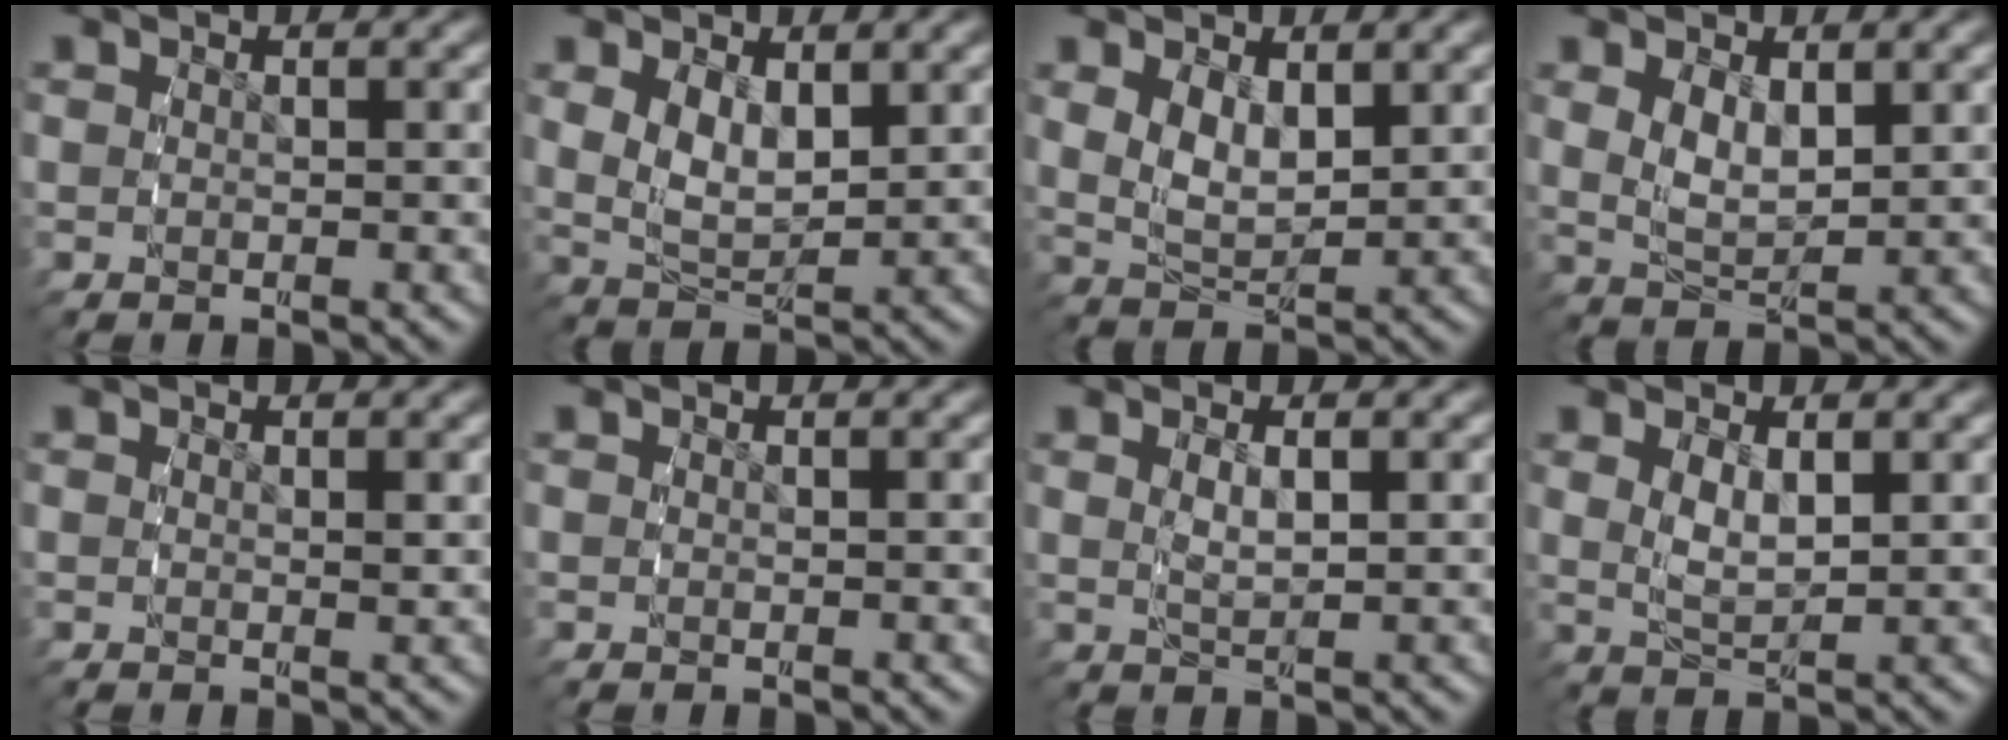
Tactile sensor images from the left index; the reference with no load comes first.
{"total": 3.8, "force": [1.0, 2.2, 2.9], "torque": [-0.065, -0.021, 0.029]}
{"total": 3.5, "force": [1.0, 1.9, 2.7], "torque": [-0.059, -0.020, 0.030]}
{"total": 3.0, "force": [0.9, 1.5, 2.5], "torque": [-0.051, -0.015, 0.026]}
{"total": 0.5, "force": [0.3, -0.1, 0.4], "torque": [-0.005, -0.005, 0.007]}
{"total": 0.0}
{"total": 2.1, "force": [0.6, 0.2, 2.0], "torque": [-0.039, -0.008, 0.021]}
{"total": 2.7, "force": [0.7, 0.8, 2.4], "torque": [-0.051, -0.011, 0.024]}